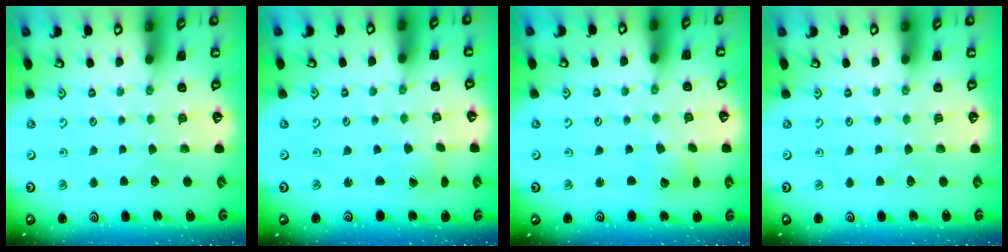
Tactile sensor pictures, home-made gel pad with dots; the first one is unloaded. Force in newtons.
{"total": 0.7, "press": 0.7, "slide": 0.1}
{"total": 2.1, "press": 2.1, "slide": 0.3}
{"total": 0.0}